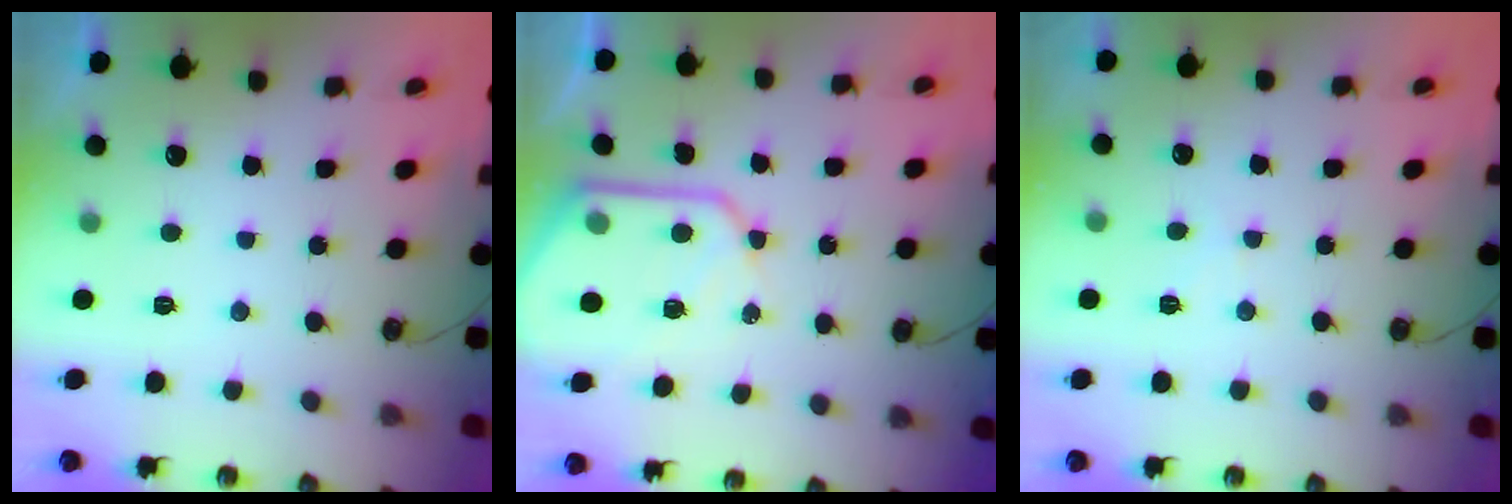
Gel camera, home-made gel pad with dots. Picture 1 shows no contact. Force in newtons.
{"total": 13.5, "press": 13.4, "slide": 1.3}
{"total": 4.8, "press": 4.7, "slide": 0.8}